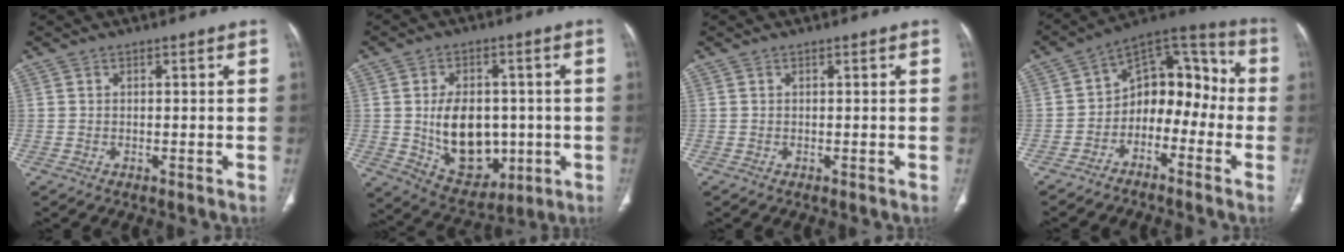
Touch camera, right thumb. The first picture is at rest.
{"total": 15.0, "force": [-1.0, 10.2, 11.0], "torque": [-0.141, -0.001, 0.011]}
{"total": 0.0}
{"total": 13.0, "force": [-3.6, 9.1, 8.6], "torque": [-0.079, 0.082, -0.072]}